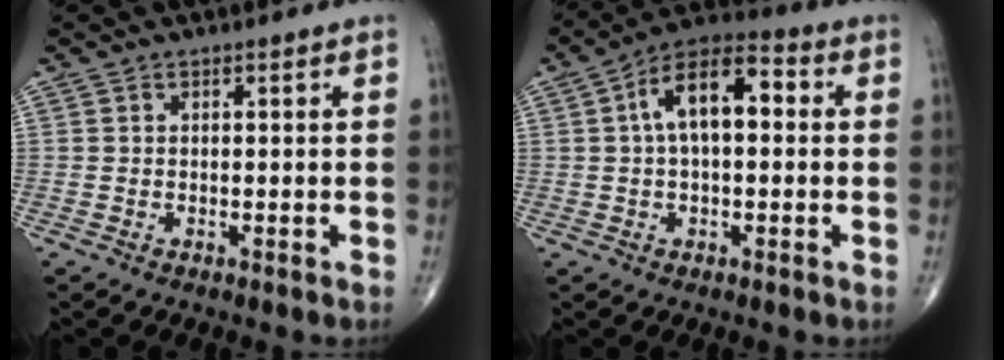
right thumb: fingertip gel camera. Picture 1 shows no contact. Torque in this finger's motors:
{"motor_torque": [1.00, 2.90, 0.69, -0.61, 0.34]}